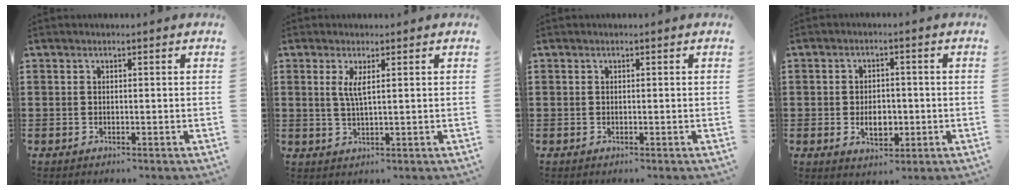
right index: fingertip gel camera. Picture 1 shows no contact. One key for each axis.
{"total": 2.9, "fx": 1.0, "fy": 0.3, "fz": 2.7, "tx": -0.057, "ty": -0.001, "tz": 0.015}
{"total": 0.0}
{"total": 4.4, "fx": -0.9, "fy": 2.8, "fz": 3.3, "tx": -0.046, "ty": 0.001, "tz": -0.020}